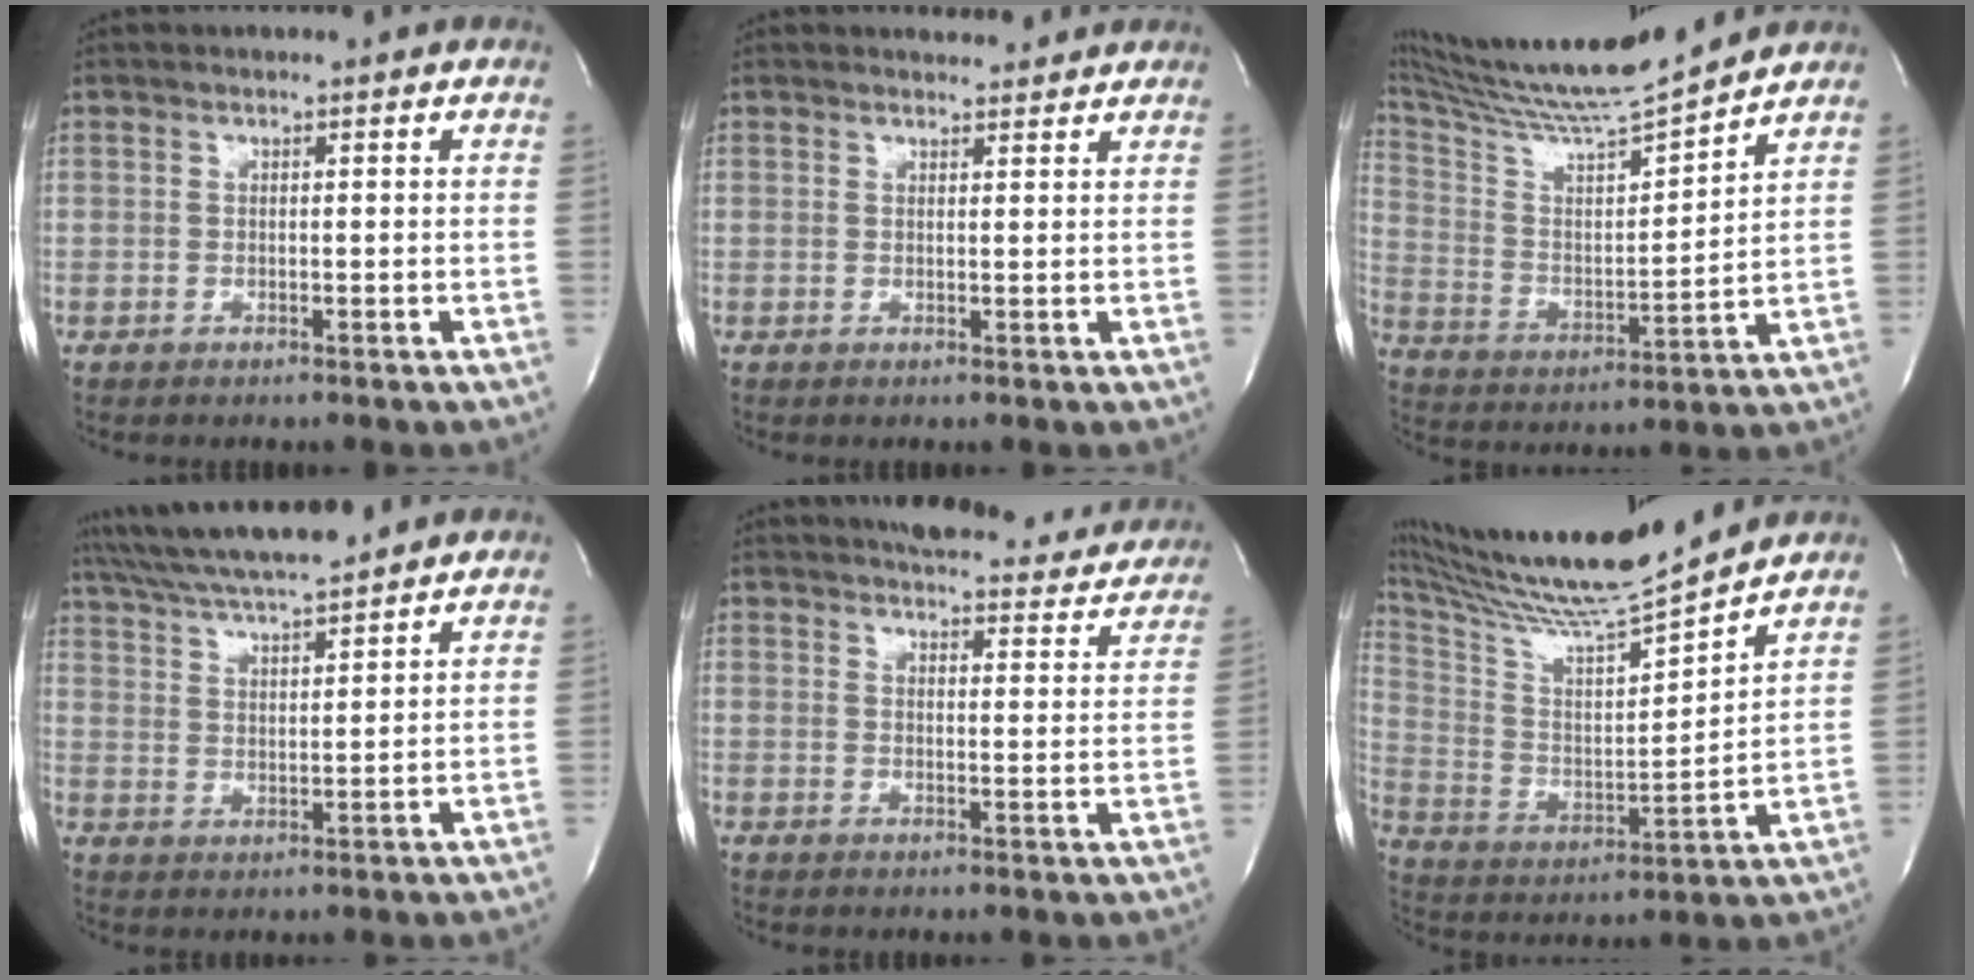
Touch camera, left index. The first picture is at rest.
{"total": 2.5, "force": [2.4, 0.6, 0.1], "torque": [-0.010, 0.001, 0.029]}
{"total": 16.5, "force": [15.3, -0.9, 6.3], "torque": [-0.126, -0.010, 0.270]}
{"total": 12.6, "force": [11.3, 0.5, 5.7], "torque": [-0.107, 0.022, 0.193]}
{"total": 16.4, "force": [15.3, 3.6, 4.7], "torque": [-0.046, -0.019, 0.173]}
{"total": 18.8, "force": [16.9, -0.5, 8.4], "torque": [-0.163, -0.013, 0.293]}